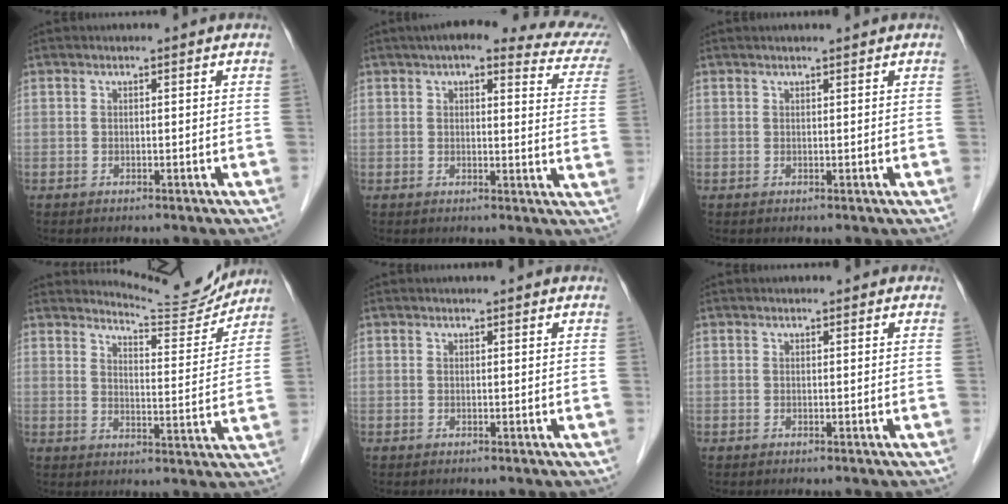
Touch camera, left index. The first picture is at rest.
{"total": 18.3, "force": [15.0, 4.1, 9.8], "torque": [-0.107, 0.015, 0.152]}
{"total": 1.1, "force": [0.9, 0.0, 0.6], "torque": [-0.008, 0.008, 0.015]}
{"total": 9.0, "force": [9.0, 0.3, 0.0], "torque": [-0.003, -0.024, 0.117]}
{"total": 1.7, "force": [1.6, 0.2, 0.6], "torque": [-0.011, 0.011, 0.013]}
{"total": 0.6, "force": [0.4, 0.4, 0.1], "torque": [-0.005, 0.003, 0.000]}